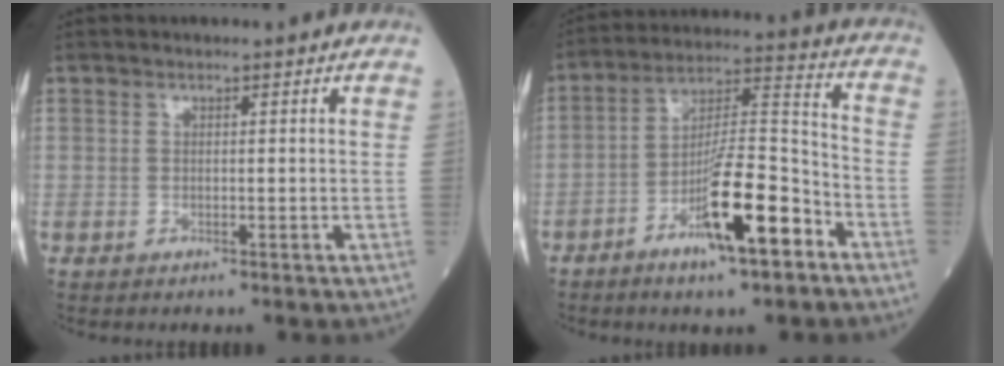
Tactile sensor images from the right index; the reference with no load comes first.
{"total": 13.6, "force": [-6.9, 1.9, 11.6], "torque": [-0.202, -0.001, -0.118]}